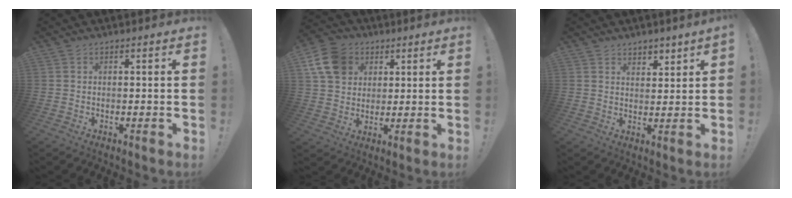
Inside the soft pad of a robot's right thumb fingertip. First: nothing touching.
{"total": 13.5, "force": [4.9, 11.0, 6.2], "torque": [-0.094, -0.016, 0.100]}
{"total": 3.0, "force": [2.7, 1.1, 0.7], "torque": [0.000, -0.021, 0.048]}